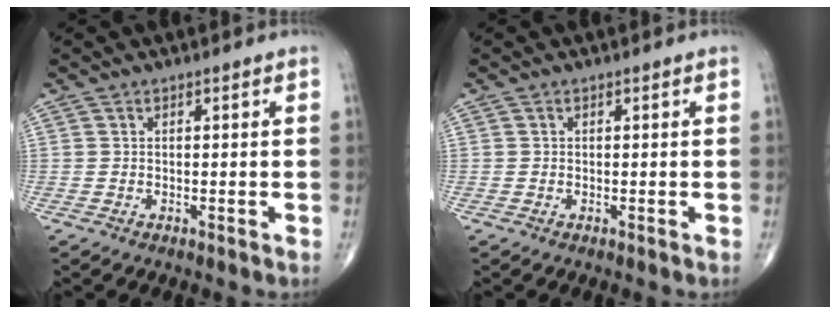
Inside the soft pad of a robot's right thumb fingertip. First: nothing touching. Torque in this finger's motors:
{"motor_torque": [-0.35, 0.02, 0.12, 0.01, 0.00]}